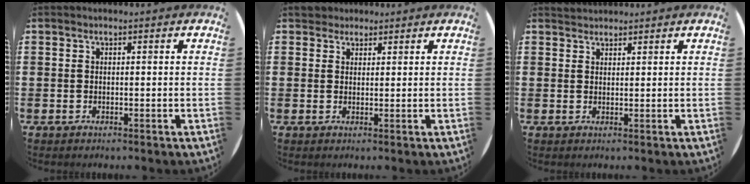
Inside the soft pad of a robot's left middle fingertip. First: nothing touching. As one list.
[{"total": 2.1, "force": [1.9, 0.9, 0.0], "torque": [0.006, 0.004, 0.036]}, {"total": 1.2, "force": [1.2, 0.2, -0.2], "torque": [0.003, 0.002, 0.023]}]